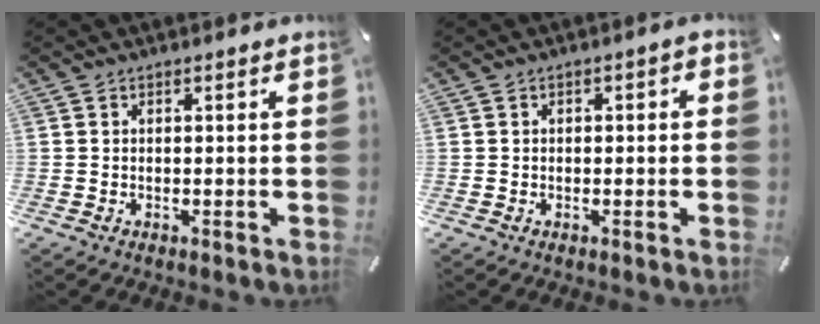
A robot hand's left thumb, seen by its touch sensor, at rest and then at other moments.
{"total": 1.1, "force": [-0.3, 0.8, 0.8], "torque": [-0.013, 0.006, -0.007]}